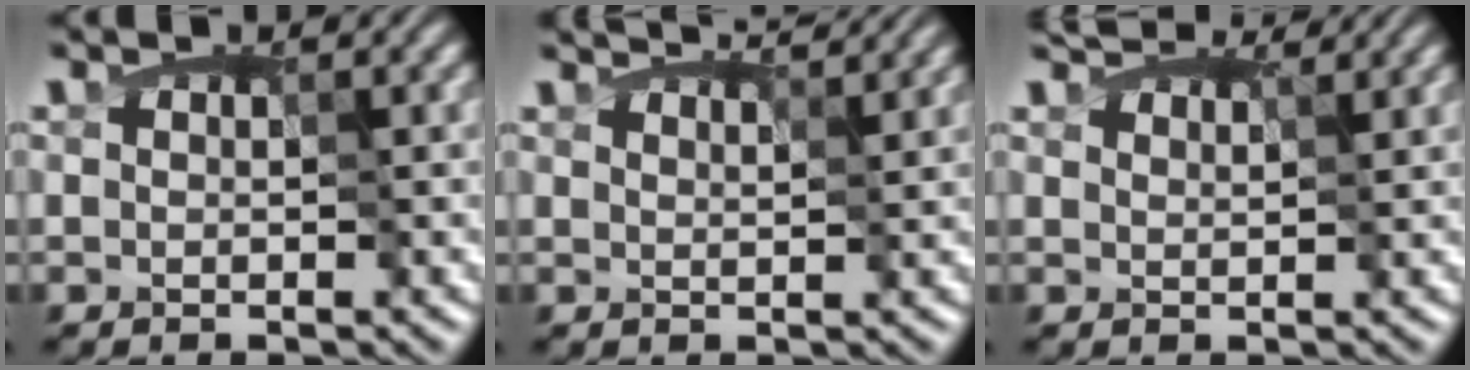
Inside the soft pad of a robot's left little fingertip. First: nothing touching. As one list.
[{"total": 4.9, "force": [4.2, 1.3, 2.2], "torque": [-0.043, 0.014, 0.047]}, {"total": 5.2, "force": [4.5, 1.5, 2.1], "torque": [-0.055, 0.007, 0.060]}]